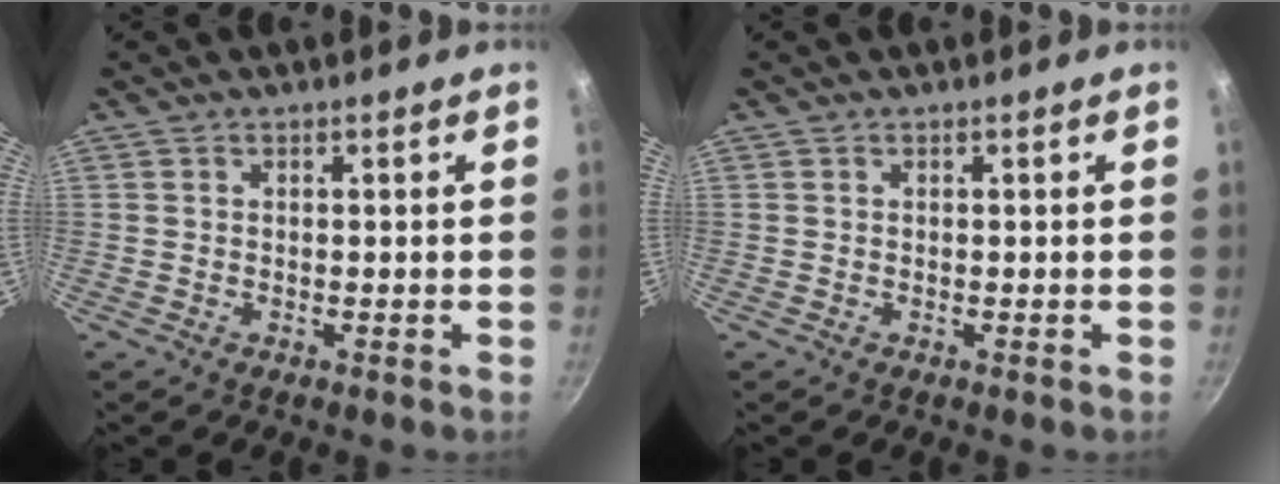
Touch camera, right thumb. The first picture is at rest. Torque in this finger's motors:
{"motor_torque": [-0.19, -0.12, 0.12, -0.19, 0.00]}